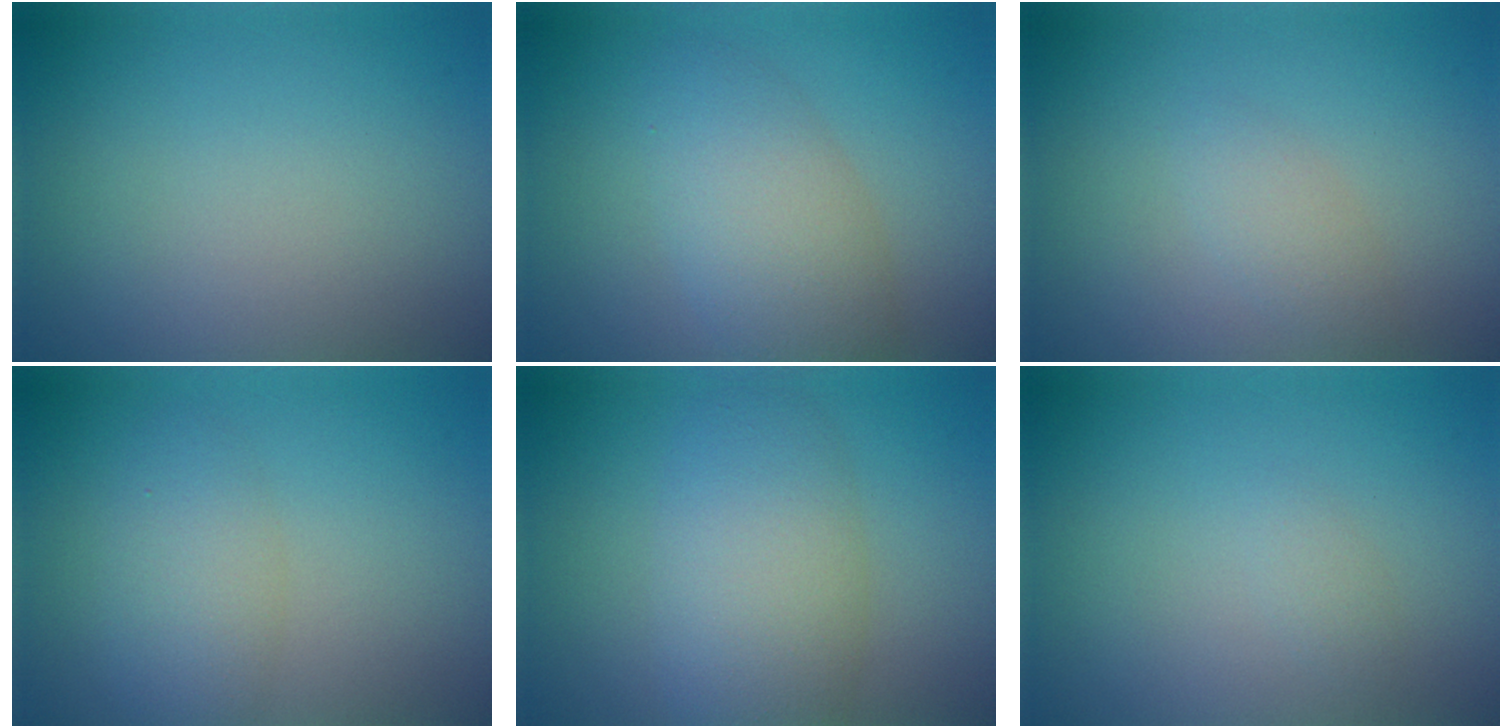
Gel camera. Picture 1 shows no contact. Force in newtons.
{"total": 4.7, "press": 4.7, "slide": 0.1}
{"total": 1.5, "press": 1.5, "slide": 0.0}
{"total": 3.1, "press": 3.1, "slide": 0.1}
{"total": 5.8, "press": 5.8, "slide": 0.3}
{"total": 0.7, "press": 0.7, "slide": 0.0}